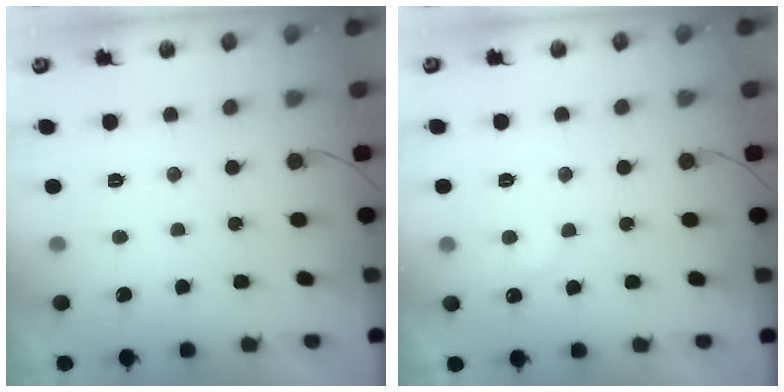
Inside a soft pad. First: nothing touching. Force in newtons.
{"total": 5.8, "press": 5.8, "slide": 0.5}